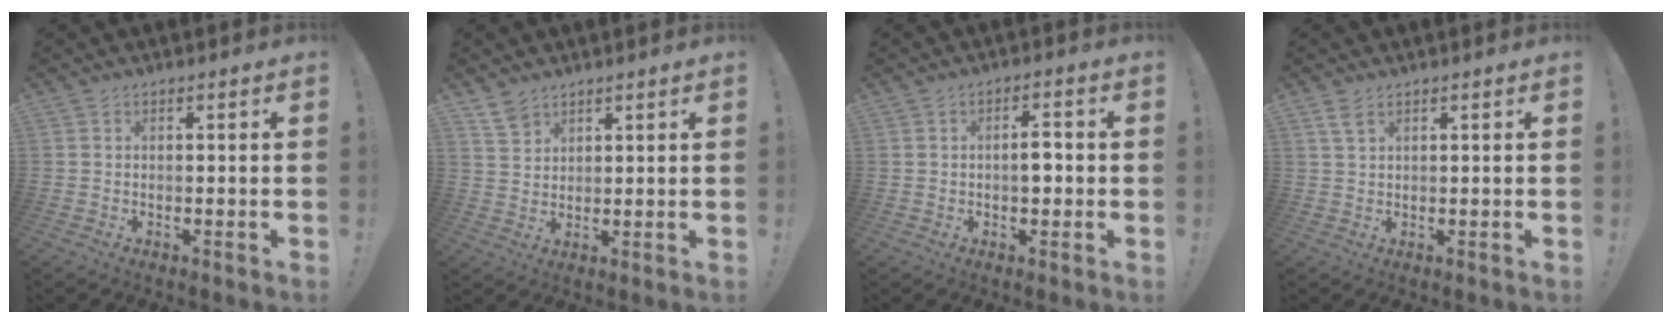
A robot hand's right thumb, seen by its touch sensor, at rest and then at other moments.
{"total": 4.7, "force": [3.7, 2.6, 1.2], "torque": [-0.014, -0.024, 0.072]}
{"total": 4.4, "force": [-0.3, 2.9, 3.3], "torque": [-0.046, 0.008, -0.009]}
{"total": 3.0, "force": [1.7, 1.3, 2.1], "torque": [-0.036, -0.003, 0.031]}